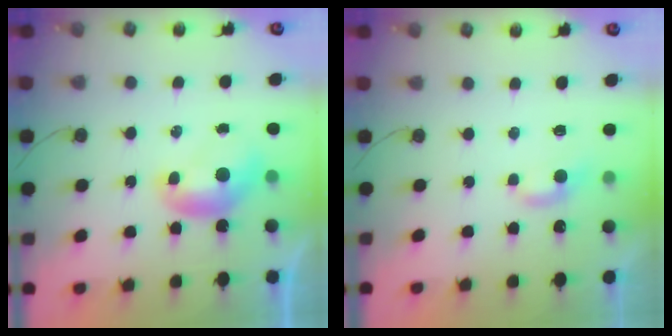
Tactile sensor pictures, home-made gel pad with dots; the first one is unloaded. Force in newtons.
{"total": 1.7, "press": 1.7, "slide": 0.4}